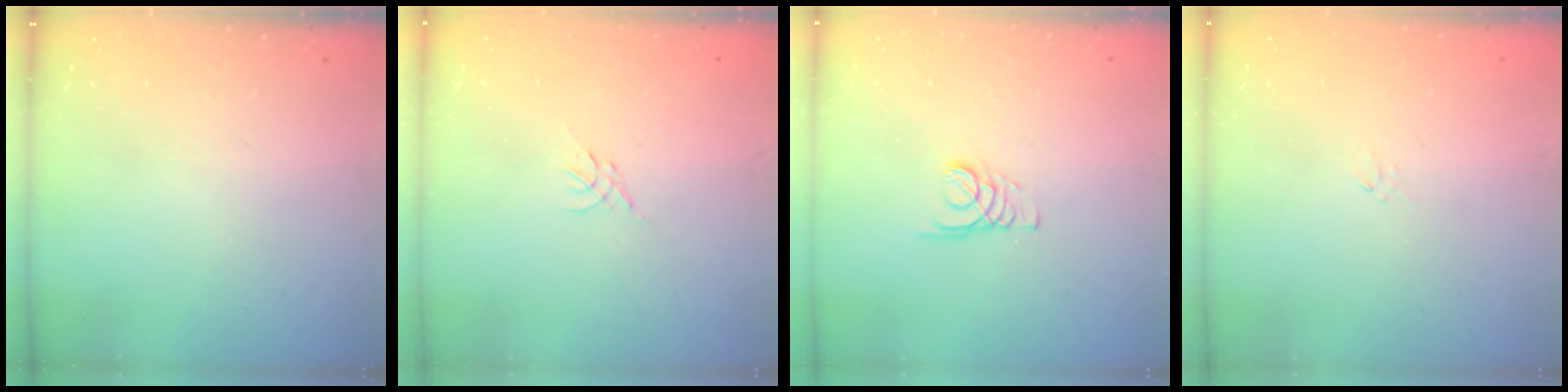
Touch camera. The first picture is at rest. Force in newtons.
{"total": 0.0}
{"total": 1.8, "press": 1.7, "slide": 0.1}
{"total": 0.0}